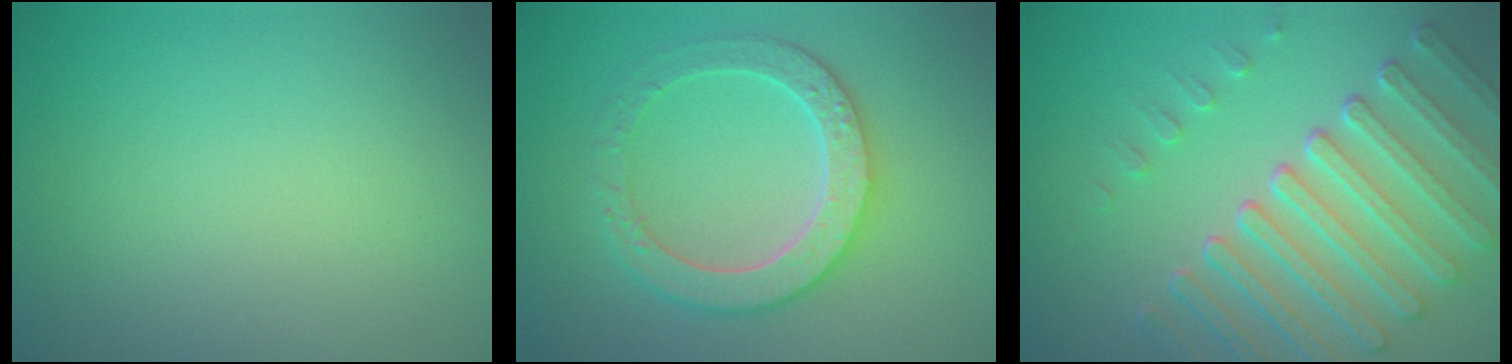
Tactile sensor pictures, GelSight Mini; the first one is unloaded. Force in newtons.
{"total": 4.0, "press": 3.8, "slide": 1.0}
{"total": 7.1, "press": 5.4, "slide": 4.7}